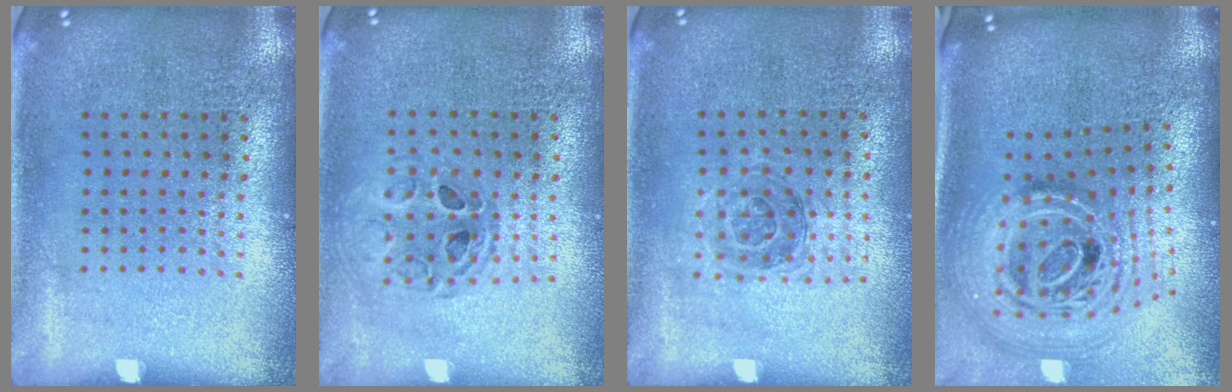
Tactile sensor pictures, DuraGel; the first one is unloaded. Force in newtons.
{"total": 0.8, "press": 0.8, "slide": 0.1}
{"total": 1.1, "press": 1.0, "slide": 0.3}
{"total": 2.6, "press": 1.8, "slide": 1.9}